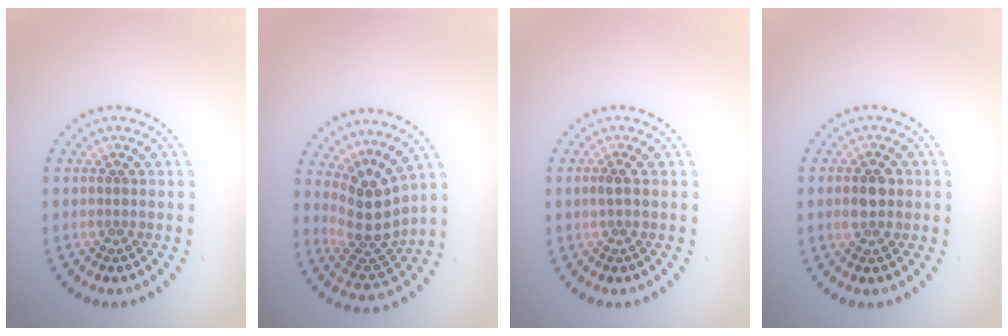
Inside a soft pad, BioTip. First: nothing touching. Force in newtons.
{"total": 4.1, "press": 3.0, "slide": 2.8}
{"total": 0.8, "press": 0.7, "slide": 0.4}
{"total": 2.6, "press": 2.6, "slide": 0.1}